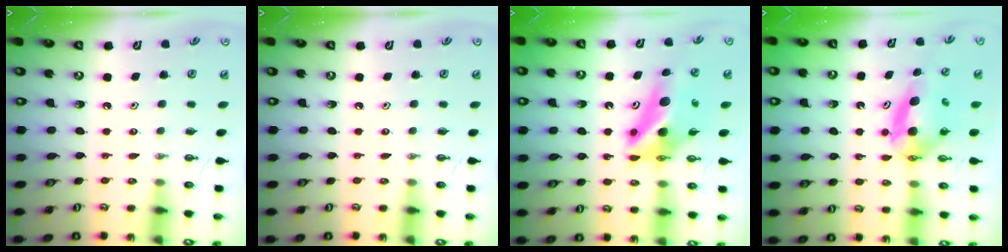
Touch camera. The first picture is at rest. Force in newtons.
{"total": 0.0}
{"total": 11.4, "press": 11.4, "slide": 1.0}
{"total": 6.1, "press": 5.5, "slide": 2.6}